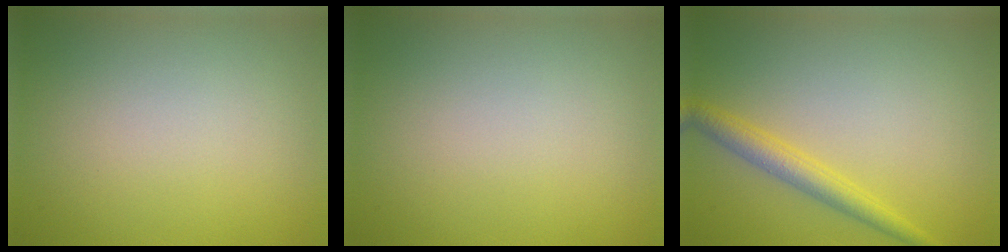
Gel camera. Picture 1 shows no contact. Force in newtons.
{"total": 0.0}
{"total": 2.7, "press": 2.7, "slide": 0.2}